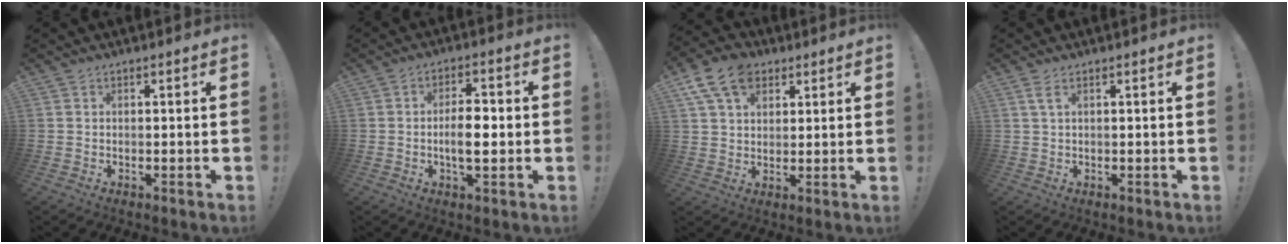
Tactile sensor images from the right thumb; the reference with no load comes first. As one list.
[{"total": 7.7, "force": [-1.2, 3.4, 6.8], "torque": [-0.103, 0.004, -0.028]}, {"total": 12.6, "force": [6.2, 8.7, 6.8], "torque": [-0.109, -0.018, 0.120]}, {"total": 2.3, "force": [1.0, 0.6, 2.0], "torque": [-0.035, -0.001, 0.016]}]